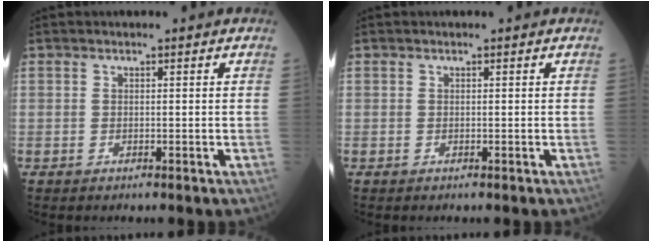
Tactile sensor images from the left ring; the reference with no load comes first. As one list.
[{"total": 0.0}]